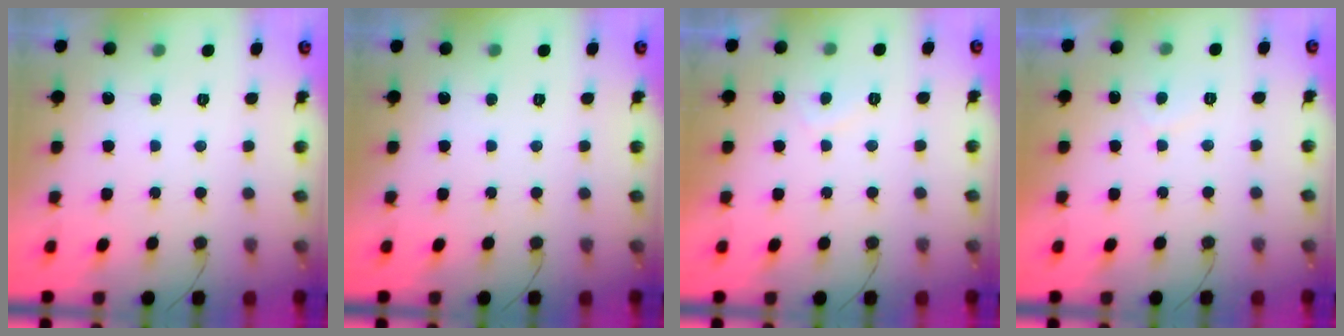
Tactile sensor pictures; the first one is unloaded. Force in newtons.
{"total": 0.0}
{"total": 1.6, "press": 1.5, "slide": 0.6}
{"total": 0.7, "press": 0.5, "slide": 0.5}